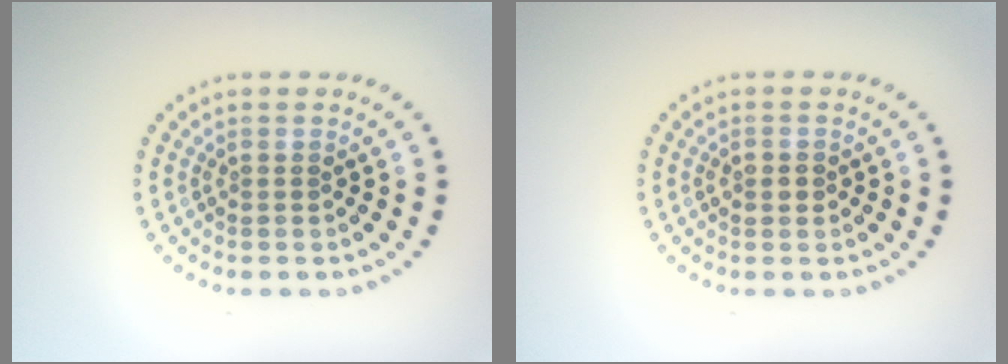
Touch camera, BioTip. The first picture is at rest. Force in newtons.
{"total": 1.6, "press": 1.6, "slide": 0.1}